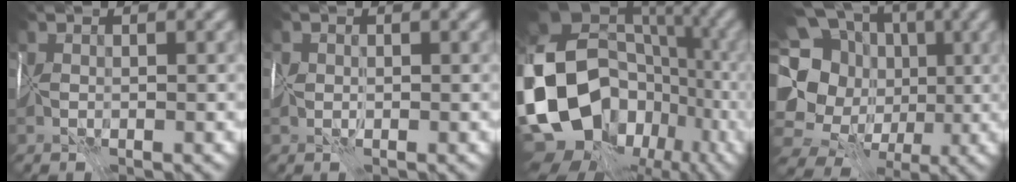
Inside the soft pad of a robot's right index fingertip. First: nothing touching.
{"total": 0.8, "force": [-0.2, 0.7, 0.4], "torque": [-0.003, 0.004, -0.006]}
{"total": 18.1, "force": [-5.3, 14.7, 9.2], "torque": [-0.203, 0.003, -0.080]}
{"total": 17.9, "force": [0.3, 16.6, 6.7], "torque": [-0.156, 0.015, -0.013]}